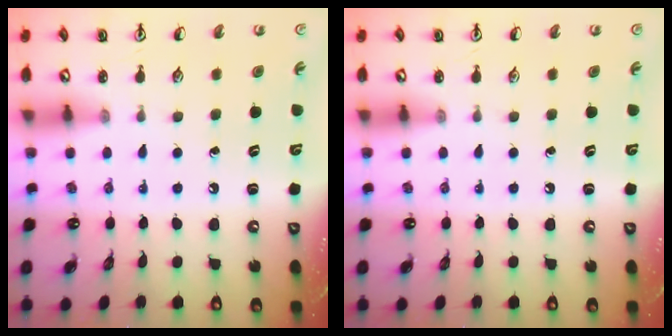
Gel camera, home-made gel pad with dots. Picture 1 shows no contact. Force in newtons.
{"total": 0.0}